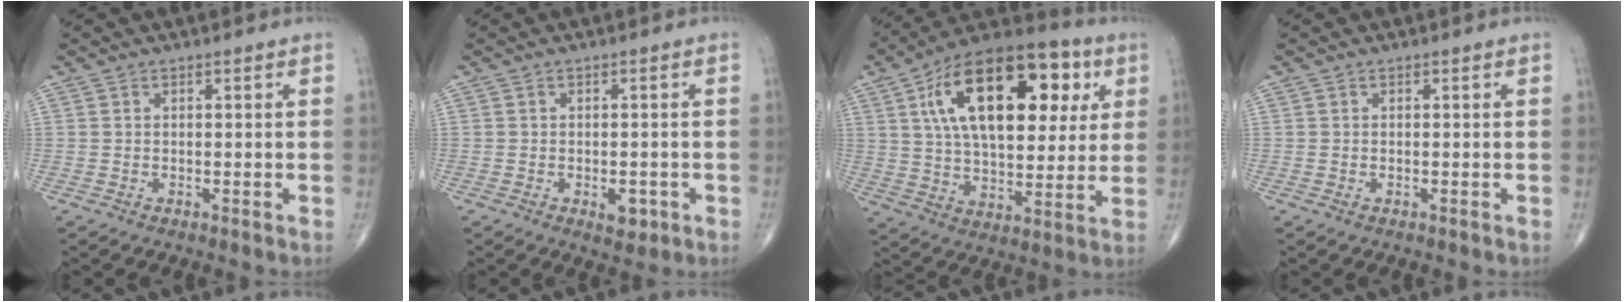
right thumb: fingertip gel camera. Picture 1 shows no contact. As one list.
[{"total": 3.3, "force": [-1.2, 1.8, 2.5], "torque": [-0.023, 0.002, -0.009]}, {"total": 25.9, "force": [8.1, 13.5, 20.6], "torque": [-0.308, 0.004, 0.124]}, {"total": 0.0}]